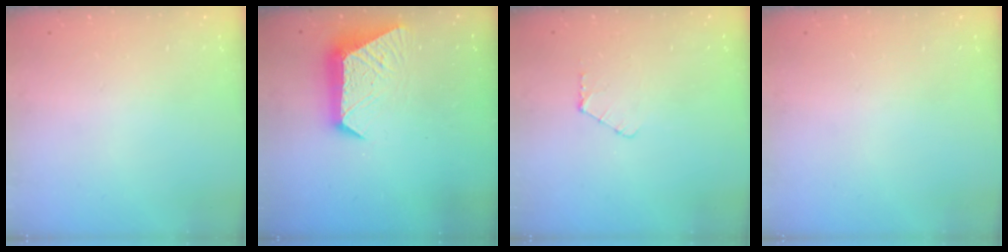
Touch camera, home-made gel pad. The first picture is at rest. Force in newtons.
{"total": 12.0, "press": 11.9, "slide": 1.0}
{"total": 4.2, "press": 4.2, "slide": 0.4}
{"total": 0.0}